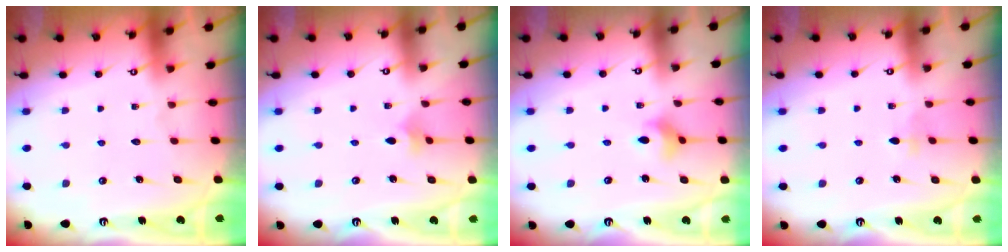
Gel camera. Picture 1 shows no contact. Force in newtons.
{"total": 2.4, "press": 2.3, "slide": 0.5}
{"total": 4.5, "press": 4.5, "slide": 0.6}
{"total": 2.7, "press": 2.6, "slide": 0.6}